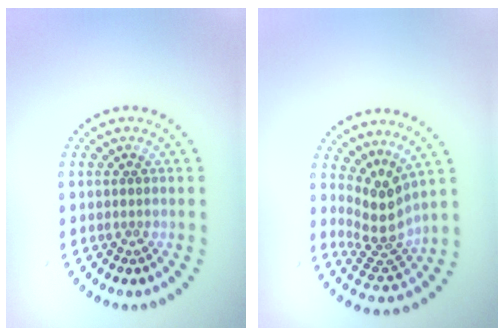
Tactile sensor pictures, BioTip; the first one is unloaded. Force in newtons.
{"total": 3.8, "press": 2.8, "slide": 2.7}